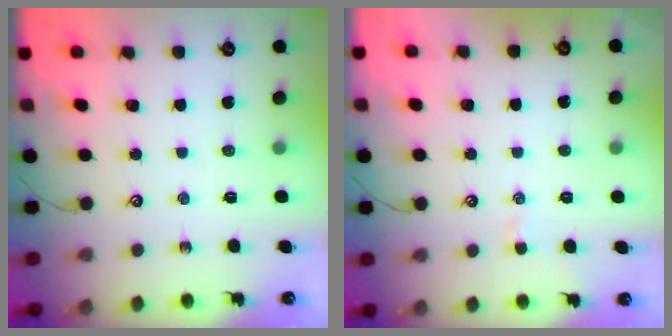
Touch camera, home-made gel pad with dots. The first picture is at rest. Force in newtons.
{"total": 1.0, "press": 0.8, "slide": 0.4}